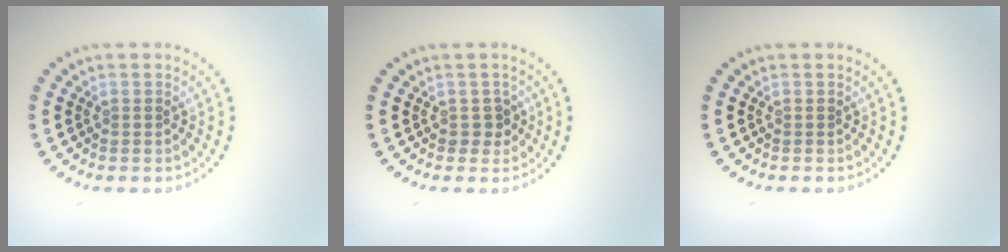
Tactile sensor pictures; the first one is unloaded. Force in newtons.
{"total": 1.2, "press": 1.1, "slide": 0.5}
{"total": 0.0}